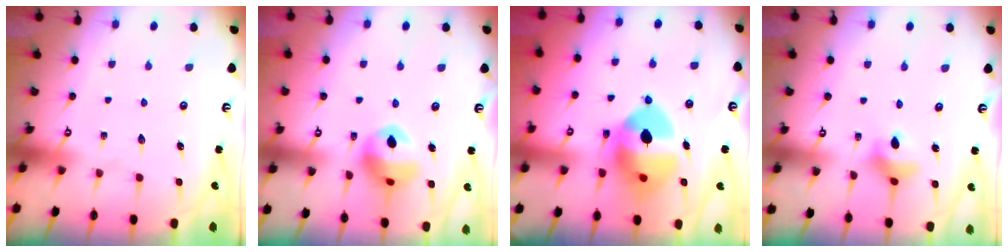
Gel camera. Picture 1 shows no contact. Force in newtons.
{"total": 12.6, "press": 12.6, "slide": 1.3}
{"total": 14.1, "press": 14.0, "slide": 1.9}
{"total": 7.1, "press": 6.6, "slide": 2.5}